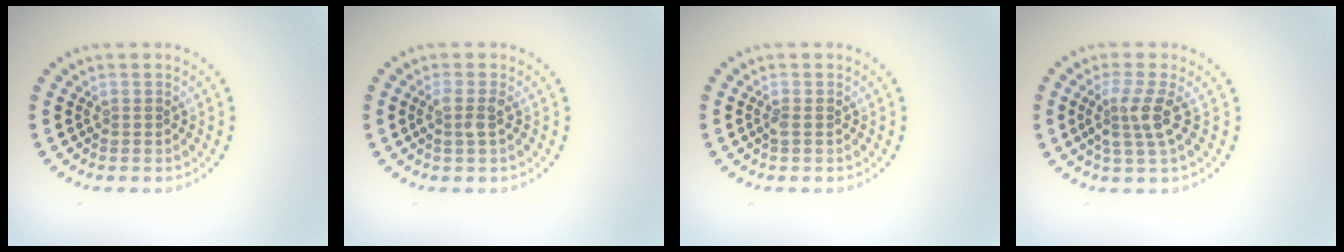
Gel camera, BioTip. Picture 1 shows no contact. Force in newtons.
{"total": 1.5, "press": 1.3, "slide": 0.7}
{"total": 0.6, "press": 0.6, "slide": 0.2}
{"total": 2.8, "press": 2.2, "slide": 1.7}